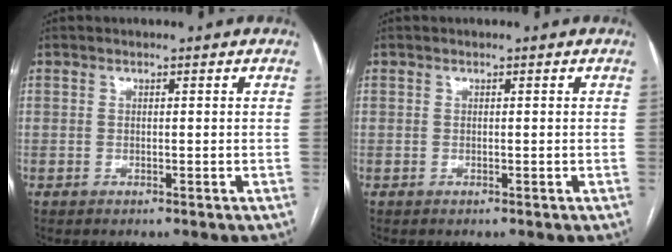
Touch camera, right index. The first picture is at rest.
{"total": 0.0}